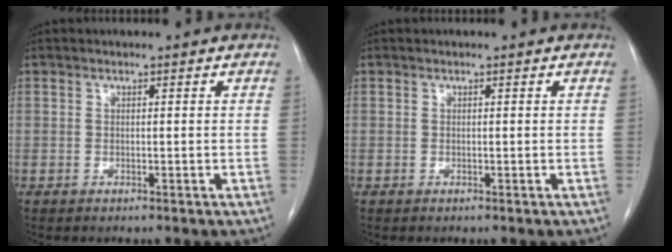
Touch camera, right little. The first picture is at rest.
{"total": 0.0}